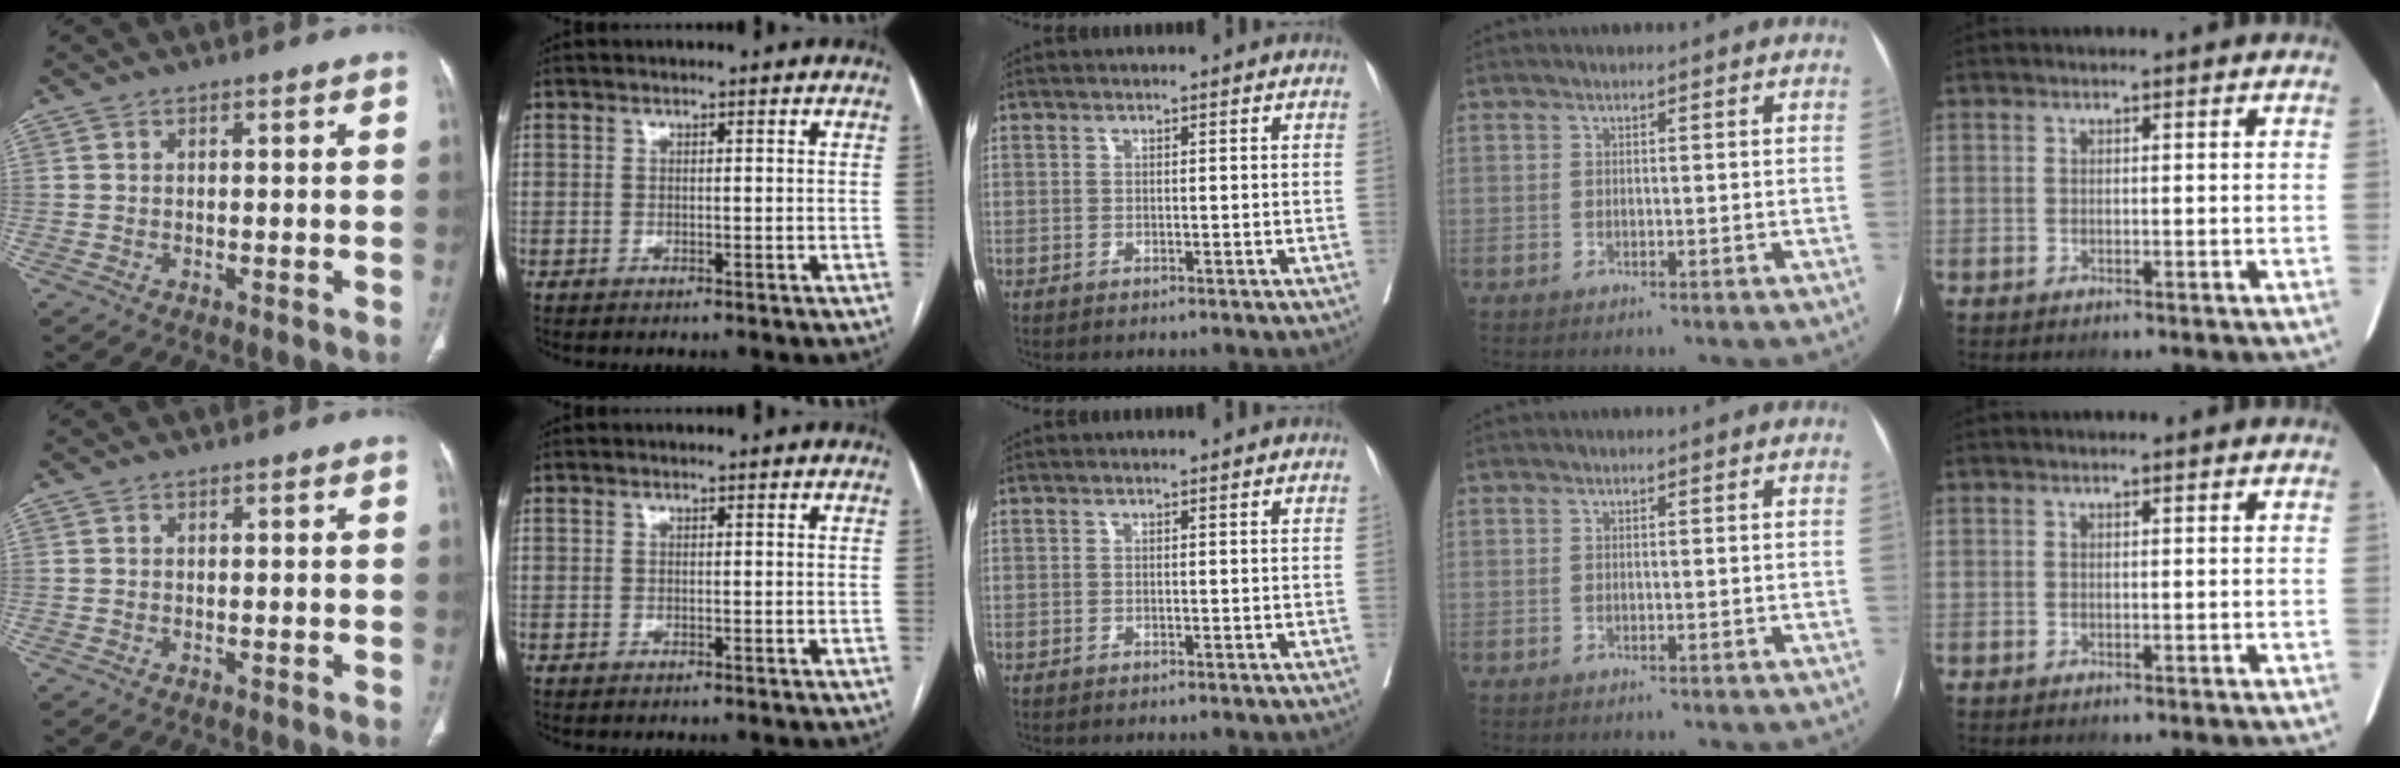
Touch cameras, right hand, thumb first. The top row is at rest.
{}